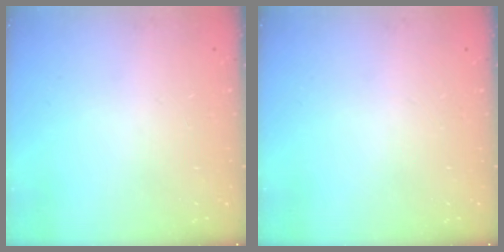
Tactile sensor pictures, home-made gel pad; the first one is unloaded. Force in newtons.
{"total": 0.0}